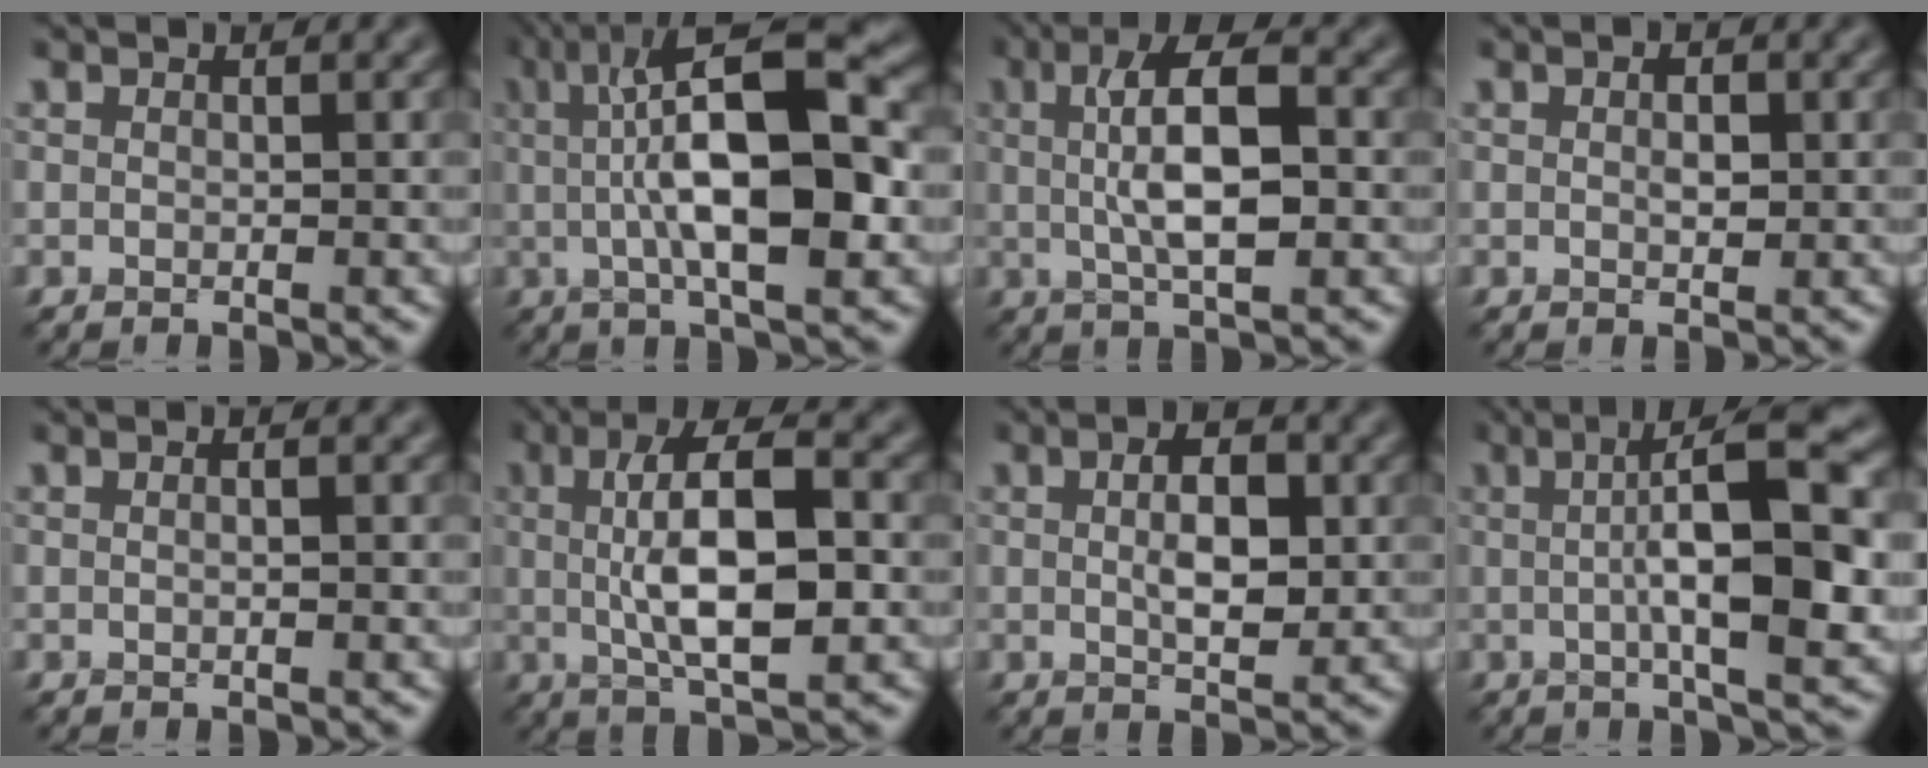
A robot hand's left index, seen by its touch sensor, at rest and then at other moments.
{"total": 12.3, "force": [1.1, 3.6, 11.7], "torque": [-0.175, 0.021, 0.011]}
{"total": 7.3, "force": [0.8, 2.3, 6.8], "torque": [-0.114, 0.011, 0.008]}
{"total": 1.4, "force": [0.2, 0.6, 1.2], "torque": [-0.022, 0.001, 0.002]}
{"total": 1.2, "force": [0.2, 0.4, 1.1], "torque": [-0.006, -0.009, -0.002]}
{"total": 9.1, "force": [0.6, 2.9, 8.6], "torque": [-0.137, 0.011, 0.005]}
{"total": 4.3, "force": [0.4, 1.9, 3.8], "torque": [-0.069, 0.001, 0.006]}
{"total": 10.9, "force": [0.6, 2.5, 10.6], "torque": [-0.142, 0.010, 0.005]}